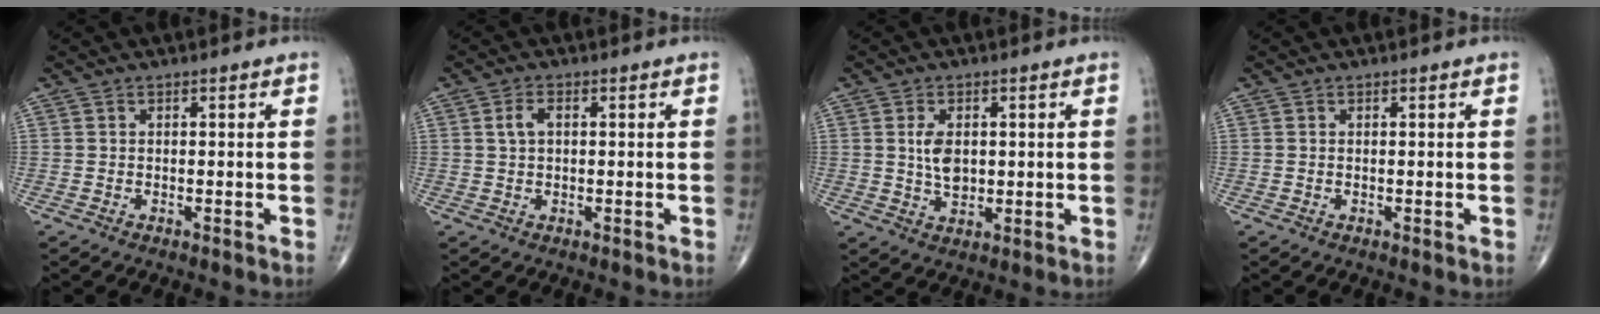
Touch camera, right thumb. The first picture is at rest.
{"total": 2.8, "force": [0.6, 1.6, 2.2], "torque": [-0.048, 0.007, 0.011]}
{"total": 5.4, "force": [0.9, 3.2, 4.2], "torque": [-0.067, -0.008, 0.020]}
{"total": 0.0}